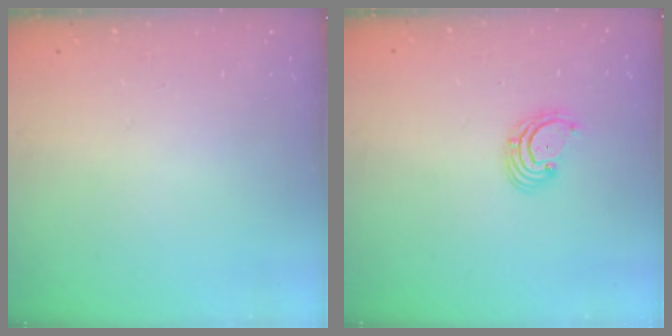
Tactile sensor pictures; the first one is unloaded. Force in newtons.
{"total": 2.9, "press": 2.9, "slide": 0.3}